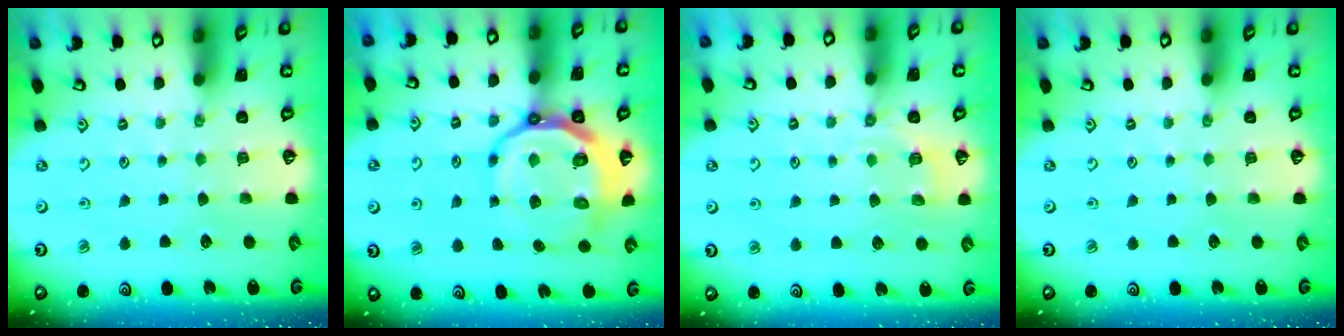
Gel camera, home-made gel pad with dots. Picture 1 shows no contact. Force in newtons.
{"total": 14.3, "press": 13.9, "slide": 3.3}
{"total": 4.6, "press": 4.3, "slide": 1.6}
{"total": 0.0}